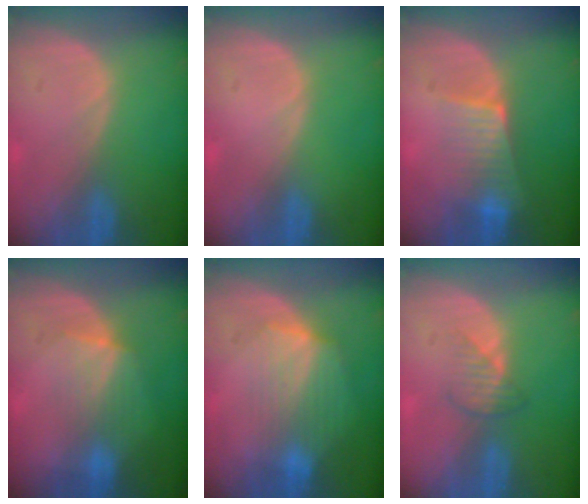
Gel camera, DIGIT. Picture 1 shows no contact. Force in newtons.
{"total": 0.0}
{"total": 6.5, "press": 5.6, "slide": 3.3}
{"total": 4.6, "press": 4.4, "slide": 1.1}
{"total": 7.2, "press": 6.7, "slide": 2.6}
{"total": 2.5, "press": 2.5, "slide": 0.4}